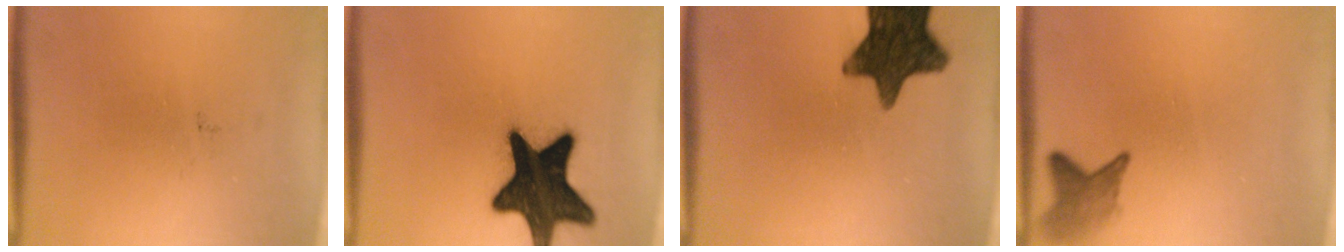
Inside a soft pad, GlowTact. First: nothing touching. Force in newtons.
{"total": 17.6}
{"total": 13.7}
{"total": 2.9}